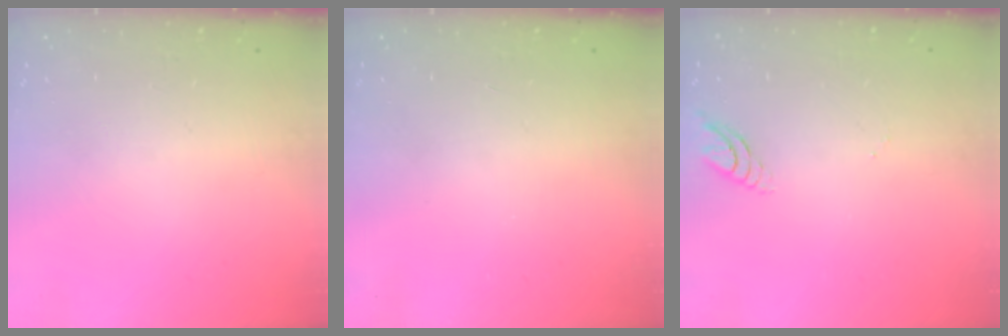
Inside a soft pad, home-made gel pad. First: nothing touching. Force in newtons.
{"total": 0.0}
{"total": 4.4, "press": 4.4, "slide": 0.1}